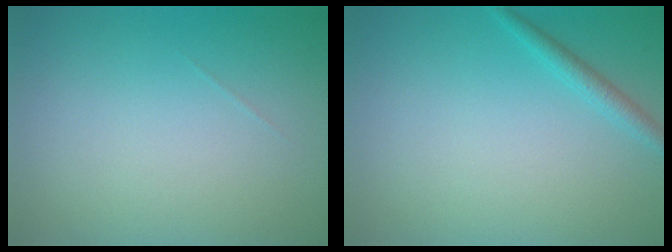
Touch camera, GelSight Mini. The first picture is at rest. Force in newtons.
{"total": 1.4, "press": 1.4, "slide": 0.1}